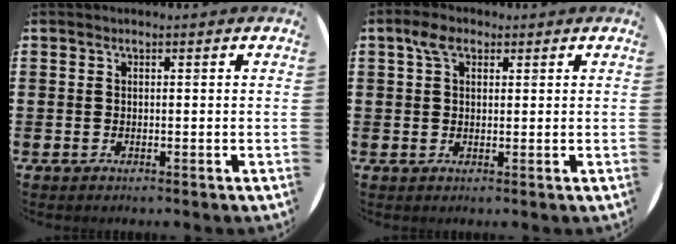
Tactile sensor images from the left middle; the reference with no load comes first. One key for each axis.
{"total": 3.3, "fx": 2.0, "fy": 1.9, "fz": 1.9, "tx": -0.033, "ty": 0.007, "tz": 0.034}